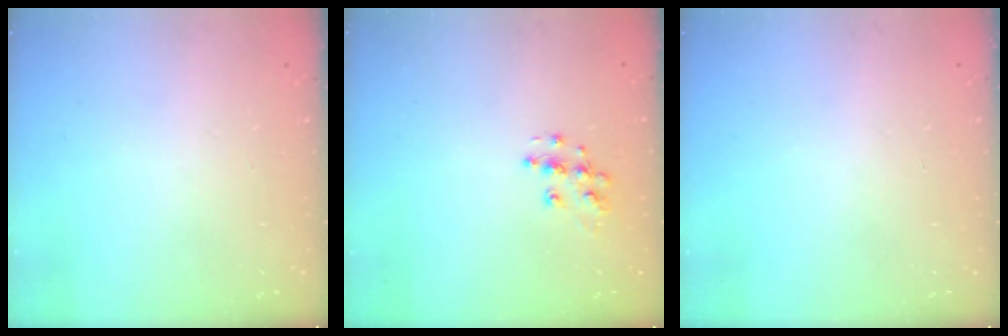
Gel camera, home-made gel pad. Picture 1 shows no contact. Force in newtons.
{"total": 9.0, "press": 9.0, "slide": 0.6}
{"total": 0.5, "press": 0.5, "slide": 0.2}